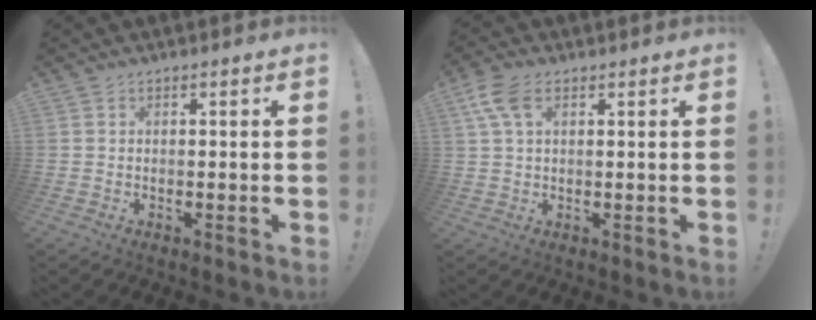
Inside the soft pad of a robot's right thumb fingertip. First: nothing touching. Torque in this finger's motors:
{"motor_torque": [-0.25, 0.35, 0.13, -0.08, 0.00]}